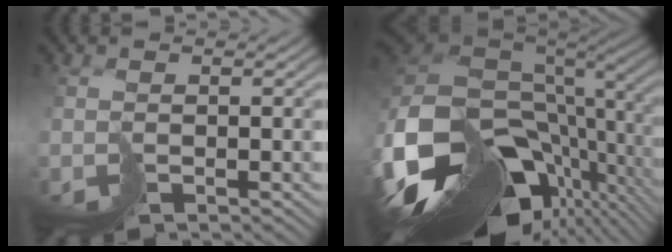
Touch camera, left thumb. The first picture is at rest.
{"total": 17.6, "force": [-4.8, 9.7, 13.8], "torque": [-0.328, -0.026, -0.064]}